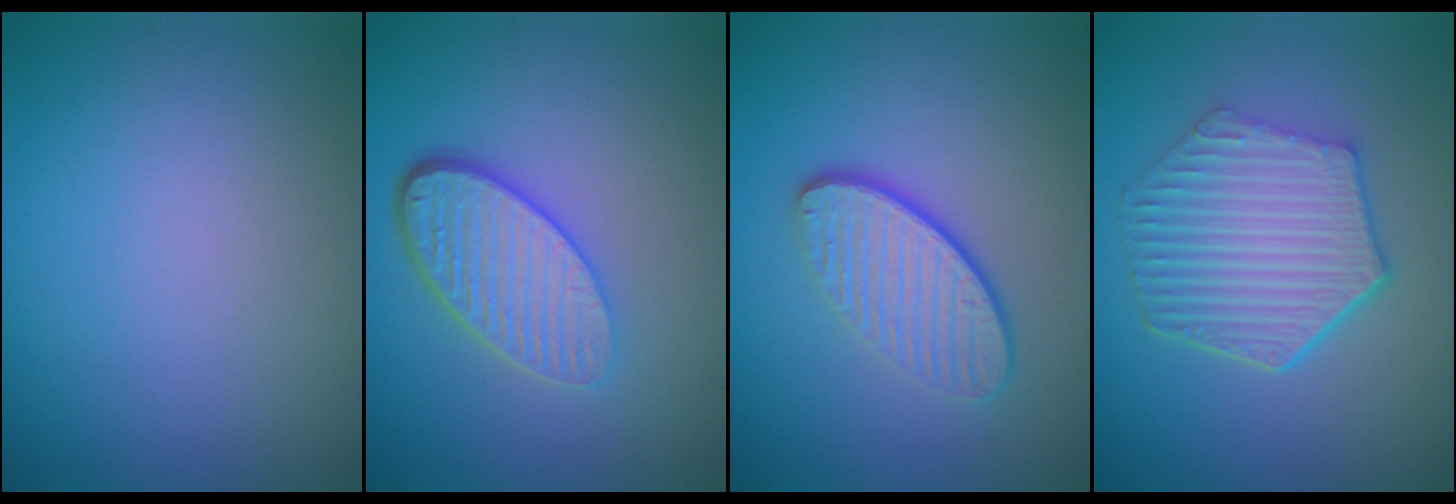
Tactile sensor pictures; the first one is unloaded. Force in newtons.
{"total": 5.3, "press": 3.8, "slide": 3.7}
{"total": 4.0, "press": 3.0, "slide": 2.7}
{"total": 6.4, "press": 4.9, "slide": 4.2}